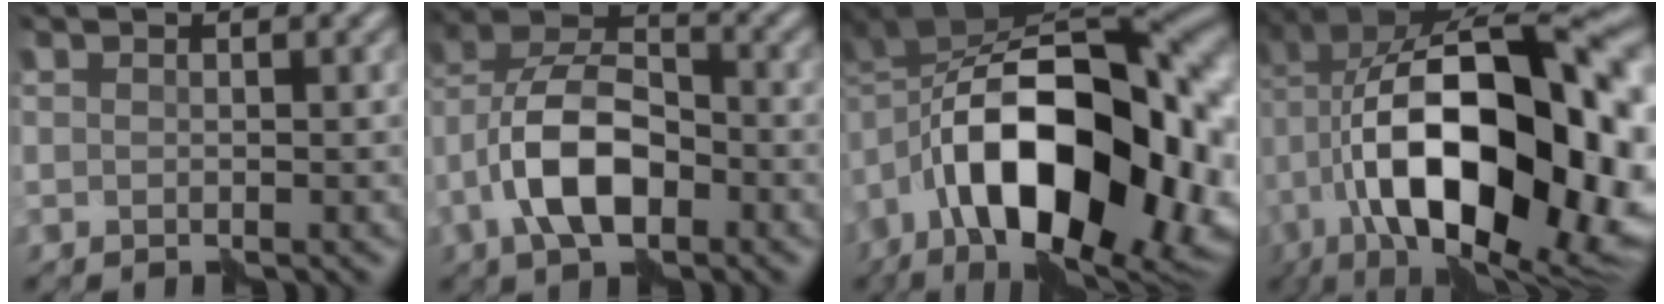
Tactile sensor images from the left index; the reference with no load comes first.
{"total": 8.0, "force": [-3.5, 4.1, 6.0], "torque": [-0.117, 0.015, -0.076]}
{"total": 17.8, "force": [-5.8, 9.2, 14.1], "torque": [-0.212, 0.010, -0.099]}
{"total": 19.4, "force": [-2.6, 8.9, 17.0], "torque": [-0.294, 0.010, -0.048]}